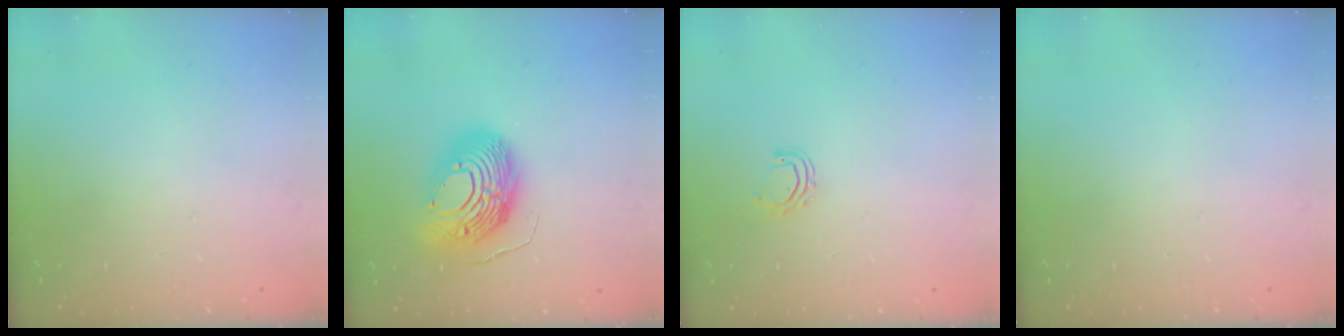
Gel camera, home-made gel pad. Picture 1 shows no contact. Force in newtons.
{"total": 16.9, "press": 16.8, "slide": 1.6}
{"total": 4.4, "press": 4.2, "slide": 1.0}
{"total": 0.0}